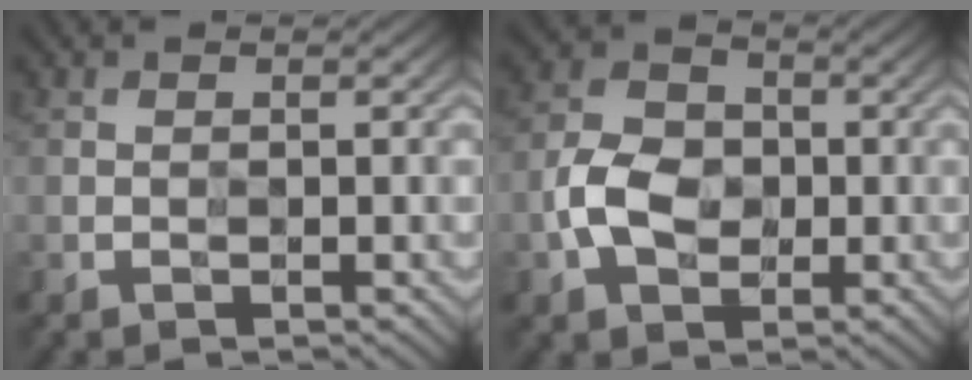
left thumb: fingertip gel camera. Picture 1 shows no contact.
{"total": 5.5, "force": [-1.4, 4.4, 2.9], "torque": [-0.058, 0.008, -0.035]}